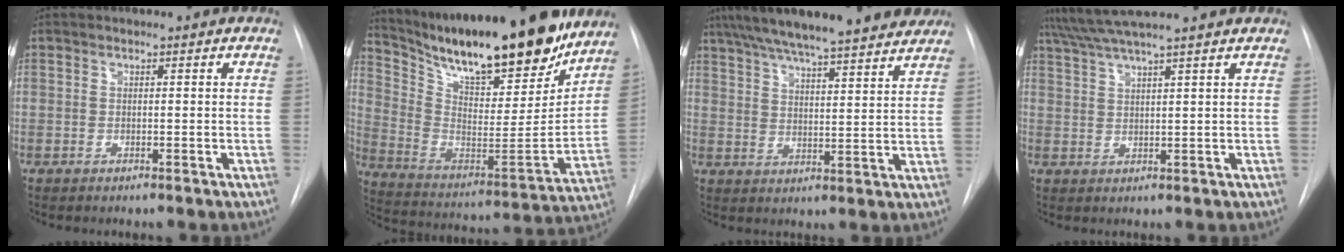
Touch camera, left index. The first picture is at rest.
{"total": 28.2, "force": [22.9, 6.3, 15.1], "torque": [-0.255, -0.026, 0.345]}
{"total": 21.1, "force": [18.1, 2.7, 10.6], "torque": [-0.176, 0.034, 0.252]}
{"total": 7.6, "force": [6.6, -1.6, 3.4], "torque": [-0.061, 0.029, 0.103]}